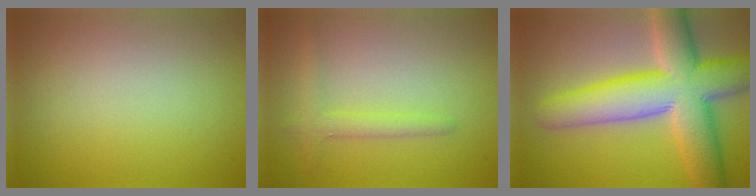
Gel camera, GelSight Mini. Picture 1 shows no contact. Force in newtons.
{"total": 2.1, "press": 2.1, "slide": 0.1}
{"total": 11.2, "press": 11.1, "slide": 0.7}